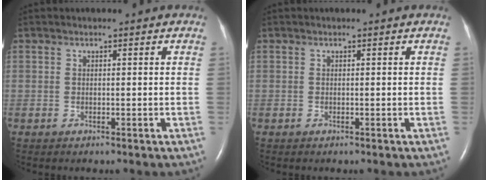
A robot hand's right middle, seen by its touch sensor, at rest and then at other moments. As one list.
[{"total": 0.0}]